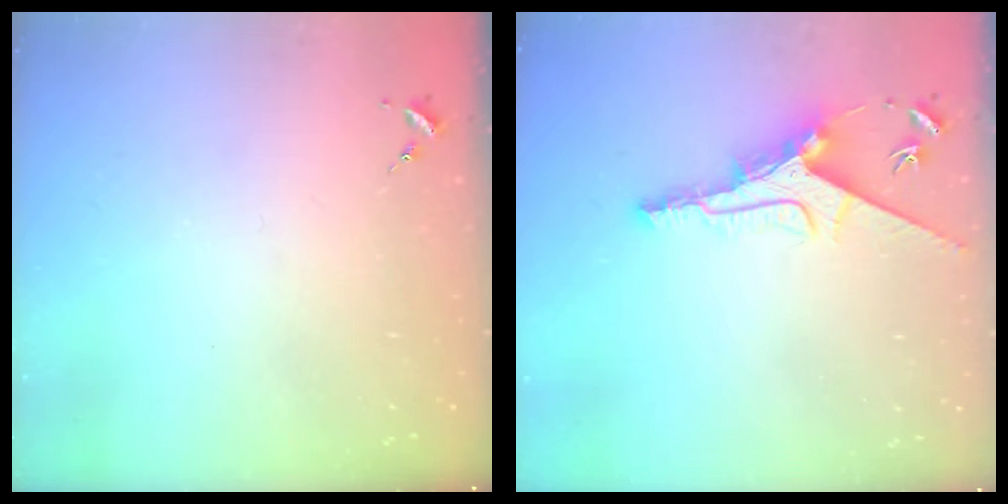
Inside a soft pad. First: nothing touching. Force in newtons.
{"total": 9.9, "press": 9.9, "slide": 0.1}